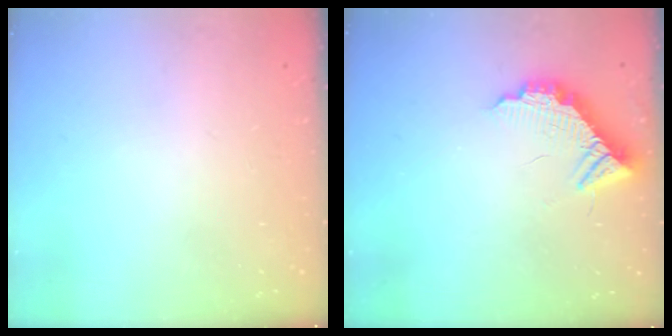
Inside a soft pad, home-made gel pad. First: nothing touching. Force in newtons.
{"total": 11.6, "press": 11.6, "slide": 0.8}